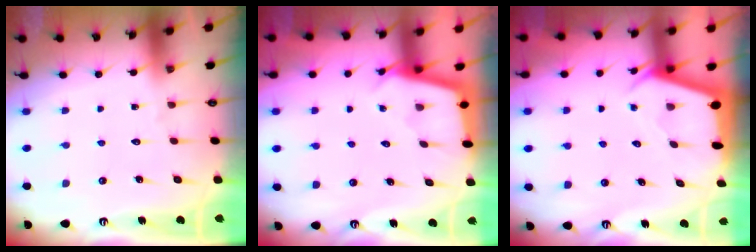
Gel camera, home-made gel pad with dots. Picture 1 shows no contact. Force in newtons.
{"total": 2.8, "press": 2.8, "slide": 0.3}
{"total": 2.3, "press": 2.3, "slide": 0.3}